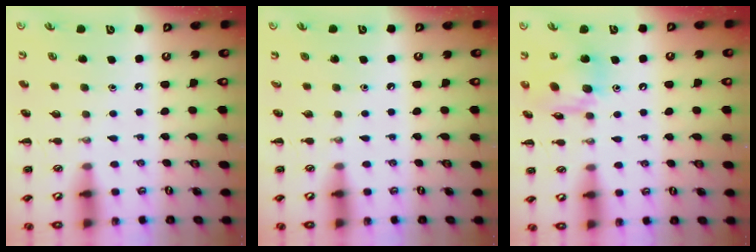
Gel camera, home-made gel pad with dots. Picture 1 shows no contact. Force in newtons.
{"total": 0.0}
{"total": 13.9, "press": 13.6, "slide": 3.0}